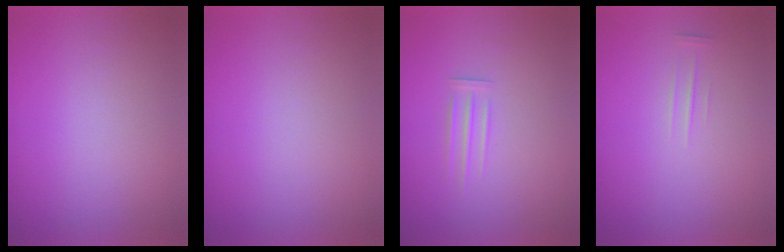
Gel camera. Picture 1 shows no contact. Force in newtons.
{"total": 0.0}
{"total": 1.6}
{"total": 1.3}